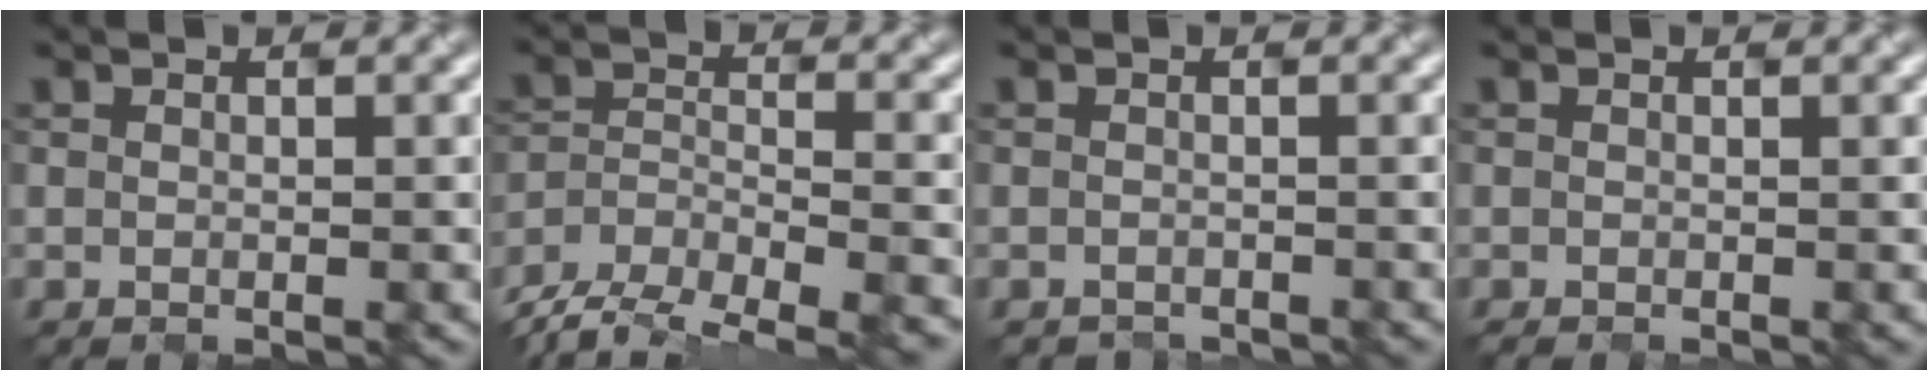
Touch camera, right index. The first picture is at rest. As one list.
[{"total": 9.6, "force": [-8.8, 3.3, 2.2], "torque": [-0.038, -0.005, -0.133]}, {"total": 0.7, "force": [-0.5, -0.1, -0.5], "torque": [0.010, -0.007, -0.016]}, {"total": 0.0}]